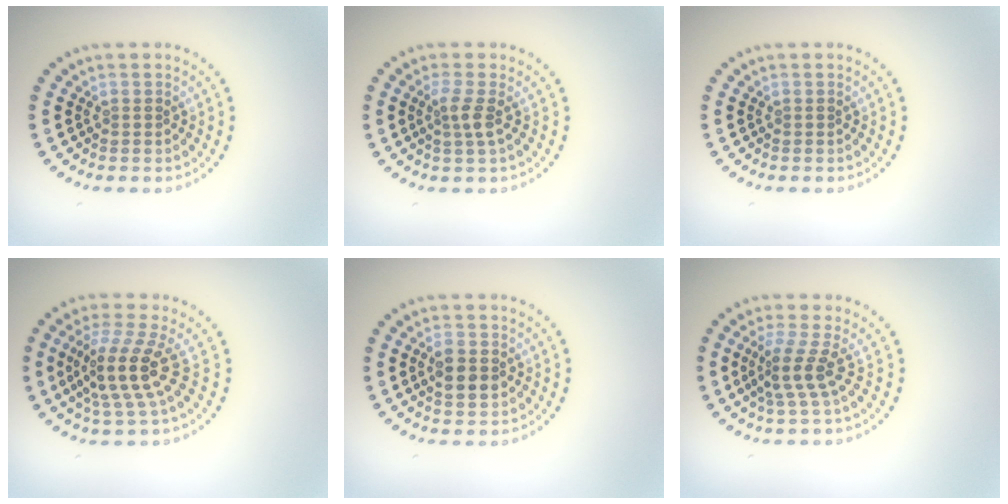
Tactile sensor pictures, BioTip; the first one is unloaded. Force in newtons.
{"total": 1.9, "press": 1.4, "slide": 1.2}
{"total": 0.0}
{"total": 4.5, "press": 3.6, "slide": 2.6}
{"total": 2.7, "press": 2.7, "slide": 0.3}
{"total": 2.8, "press": 1.9, "slide": 2.1}